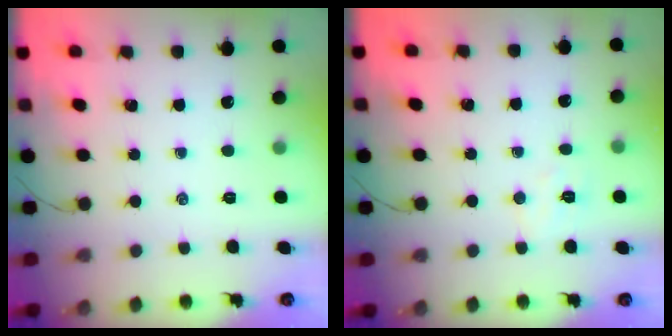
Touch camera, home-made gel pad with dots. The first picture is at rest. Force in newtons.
{"total": 4.4, "press": 4.3, "slide": 0.9}